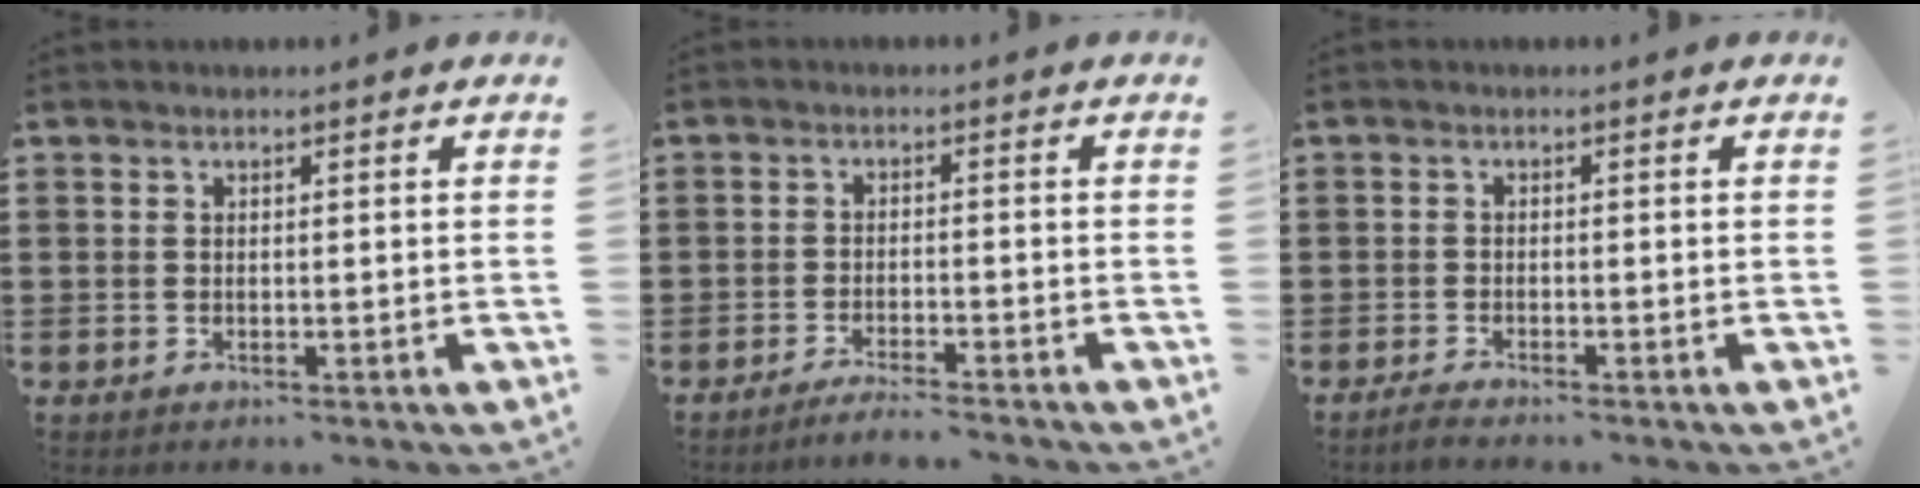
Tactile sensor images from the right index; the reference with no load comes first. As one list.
[{"total": 2.8, "force": [-2.7, -0.5, 0.5], "torque": [-0.010, -0.002, -0.055]}, {"total": 1.5, "force": [-1.5, -0.3, 0.2], "torque": [-0.004, -0.001, -0.028]}]